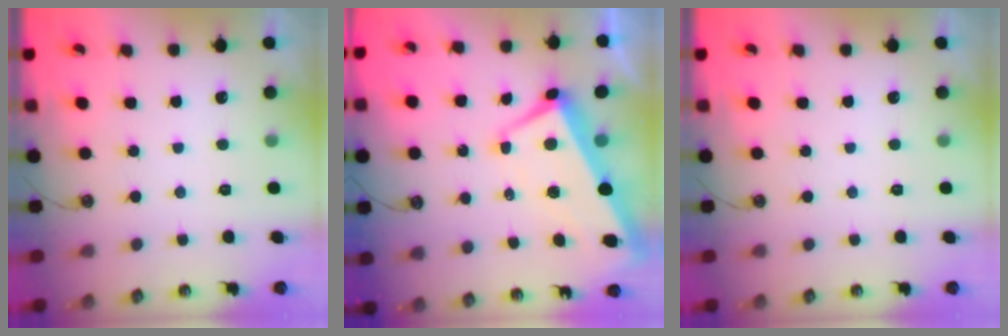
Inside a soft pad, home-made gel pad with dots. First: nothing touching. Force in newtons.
{"total": 1.7, "press": 1.0, "slide": 1.3}
{"total": 0.0}